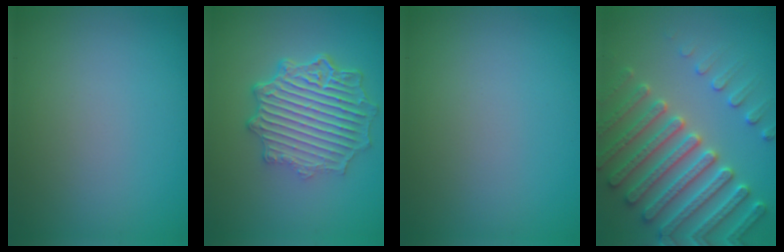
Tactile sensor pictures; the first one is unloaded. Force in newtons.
{"total": 7.0, "press": 5.3, "slide": 4.6}
{"total": 0.0}
{"total": 7.2, "press": 7.0, "slide": 1.8}